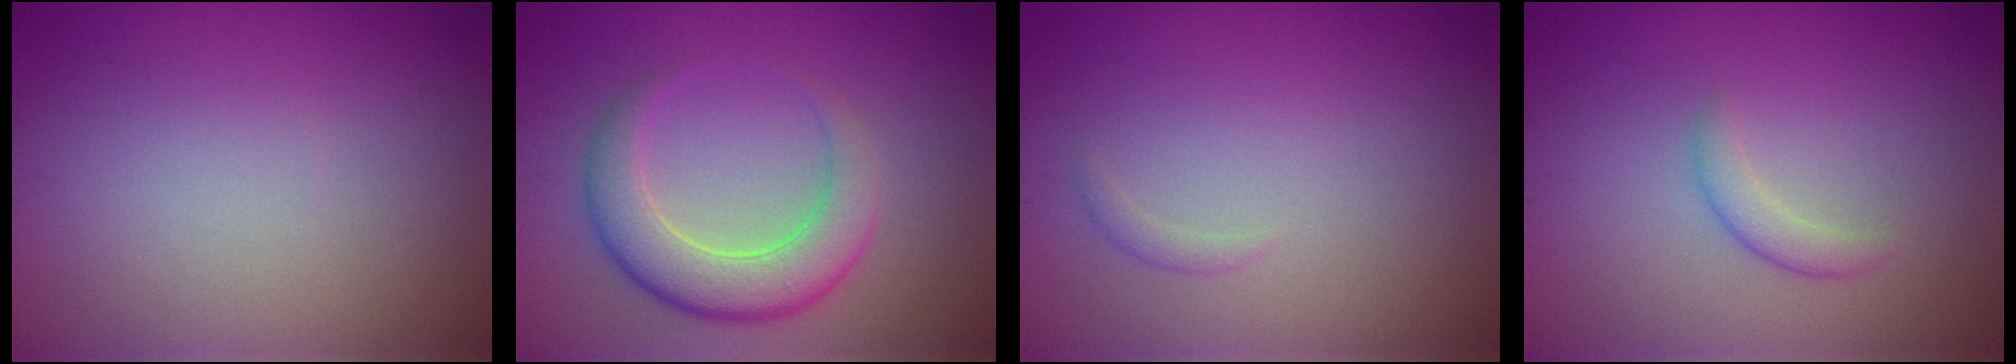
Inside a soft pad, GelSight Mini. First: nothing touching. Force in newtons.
{"total": 5.4, "press": 5.4, "slide": 0.3}
{"total": 0.7, "press": 0.7, "slide": 0.0}
{"total": 1.5, "press": 1.5, "slide": 0.0}